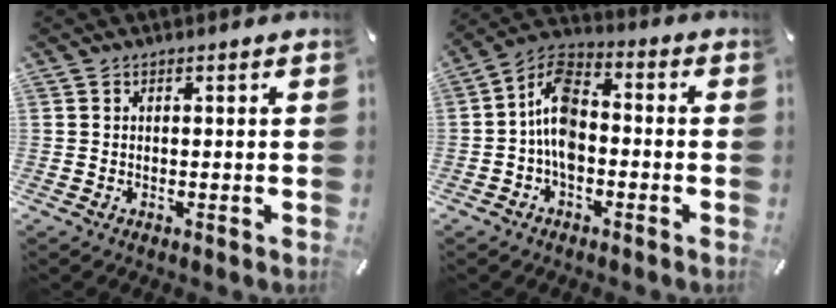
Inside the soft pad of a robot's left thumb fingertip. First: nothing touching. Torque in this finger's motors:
{"motor_torque": [0.89, 2.07, 0.86, -0.14, 0.36]}